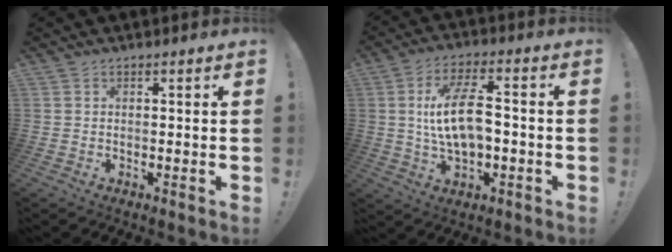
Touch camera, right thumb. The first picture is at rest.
{"total": 13.1, "force": [0.1, 6.3, 11.5], "torque": [-0.204, 0.004, 0.000]}